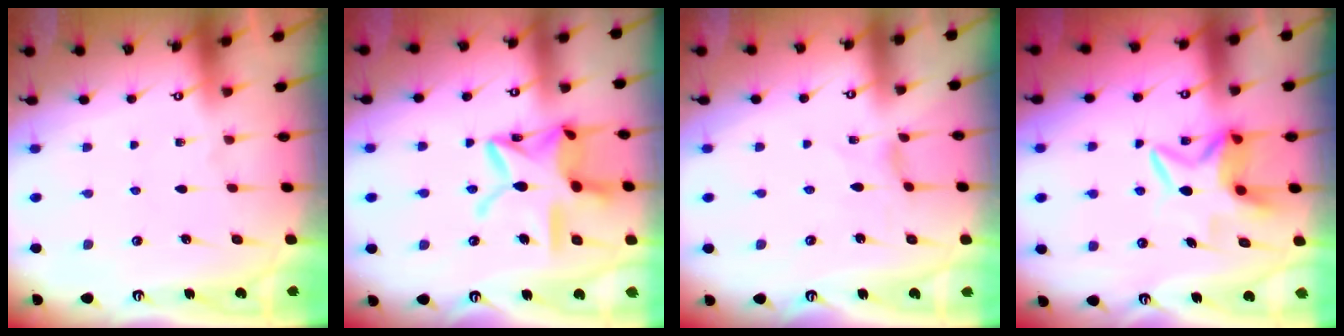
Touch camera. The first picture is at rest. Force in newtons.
{"total": 17.9, "press": 17.8, "slide": 1.4}
{"total": 0.6, "press": 0.6, "slide": 0.2}
{"total": 6.7, "press": 6.6, "slide": 1.1}